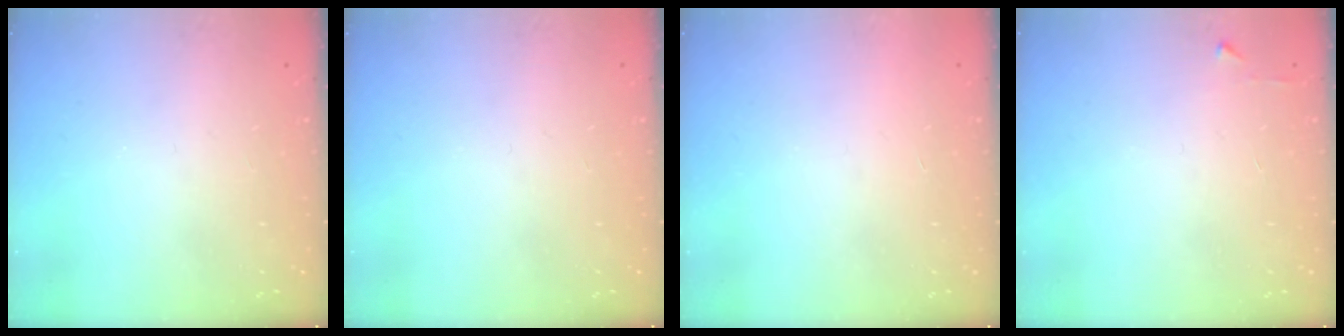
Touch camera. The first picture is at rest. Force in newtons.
{"total": 0.0}
{"total": 1.6, "press": 1.6, "slide": 0.1}
{"total": 2.4, "press": 2.4, "slide": 0.3}